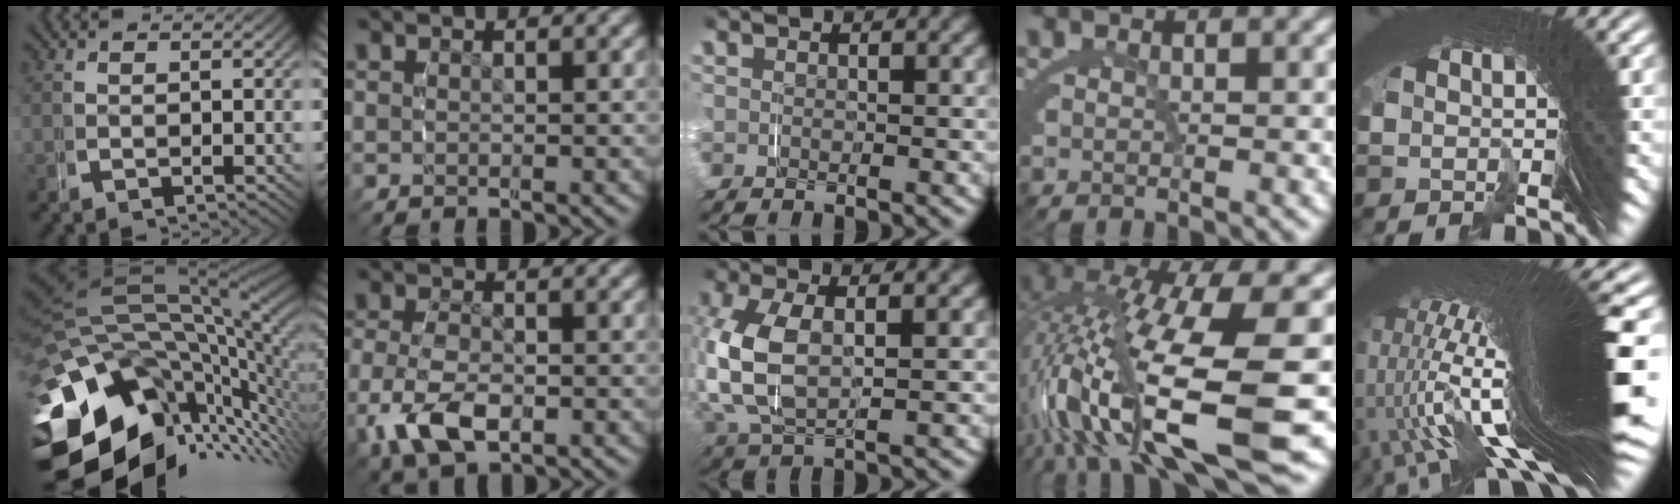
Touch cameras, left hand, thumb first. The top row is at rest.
{"thumb": {"total": 30.8, "force": [-6.8, 21.2, 21.3], "torque": [-0.356, -0.072, -0.081]}, "index": {"total": 5.7, "force": [-2.2, 3.5, 3.9], "torque": [-0.090, -0.017, -0.031]}, "middle": {"total": 7.3, "force": [0.6, 4.3, 5.8], "torque": [-0.172, -0.012, 0.024]}, "ring": {"total": 13.4, "force": [-2.7, 5.5, 11.9], "torque": [-0.261, -0.033, -0.013]}, "little": {"total": 25.7, "force": [1.4, 6.7, 24.8], "torque": [-0.334, 0.049, 0.011]}}